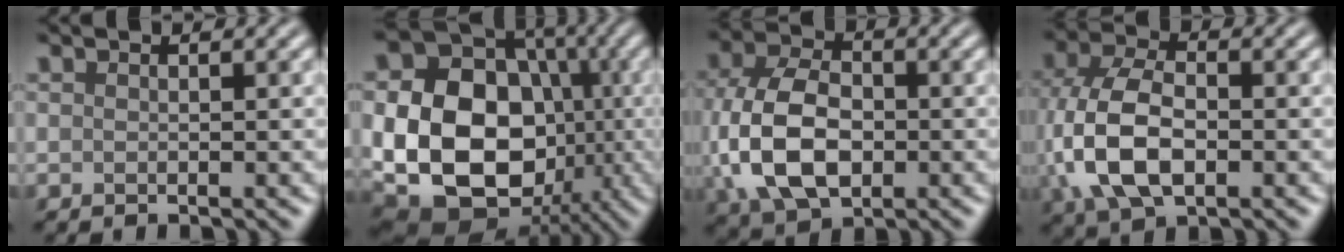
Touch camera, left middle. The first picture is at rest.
{"total": 16.7, "force": [-2.4, 12.9, 10.3], "torque": [-0.181, -0.022, -0.043]}
{"total": 9.3, "force": [-1.0, 6.2, 6.8], "torque": [-0.161, -0.006, -0.021]}
{"total": 8.7, "force": [-1.4, 5.3, 6.8], "torque": [-0.162, -0.003, -0.032]}